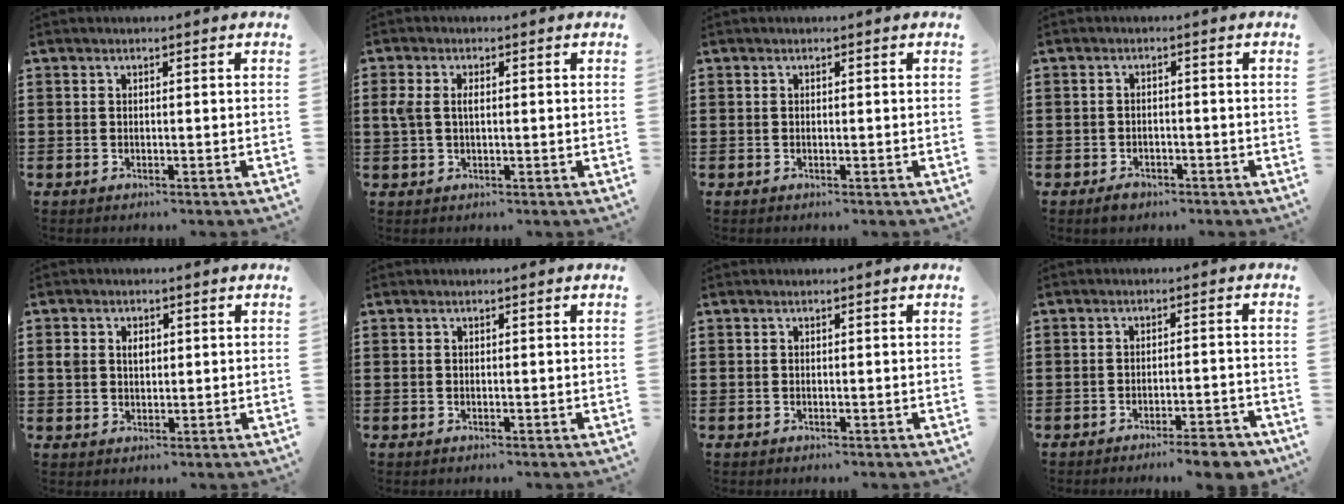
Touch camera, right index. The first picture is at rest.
{"total": 2.9, "force": [0.4, 1.6, 2.4], "torque": [-0.064, 0.003, 0.000]}
{"total": 0.0}
{"total": 1.5, "force": [-1.3, 0.7, 0.3], "torque": [-0.010, 0.001, -0.029]}
{"total": 2.6, "force": [0.7, 1.9, 1.6], "torque": [-0.037, 0.011, 0.011]}
{"total": 0.0}
{"total": 0.0}
{"total": 4.9, "force": [-4.2, 0.1, 2.5], "torque": [-0.039, -0.009, -0.076]}